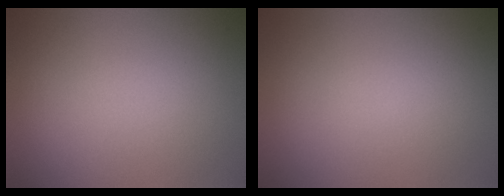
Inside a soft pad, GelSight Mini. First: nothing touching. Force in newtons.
{"total": 0.0}